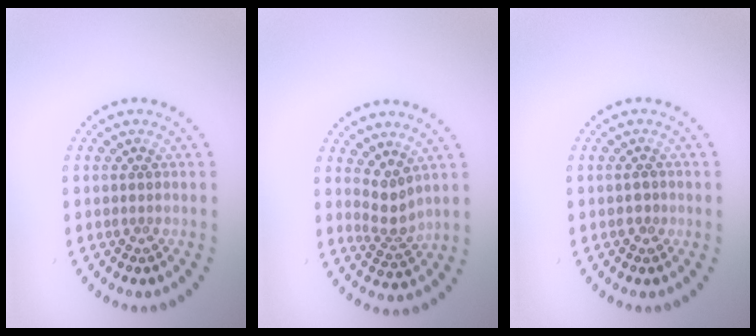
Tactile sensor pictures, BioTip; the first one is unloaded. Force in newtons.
{"total": 2.2, "press": 1.5, "slide": 1.7}
{"total": 0.9, "press": 0.9, "slide": 0.3}